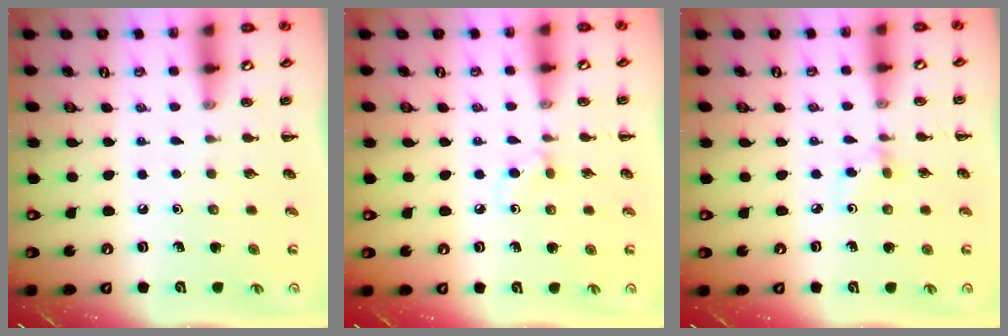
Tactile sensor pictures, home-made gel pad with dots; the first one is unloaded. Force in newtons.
{"total": 4.1, "press": 3.7, "slide": 1.8}
{"total": 2.7, "press": 2.4, "slide": 1.1}